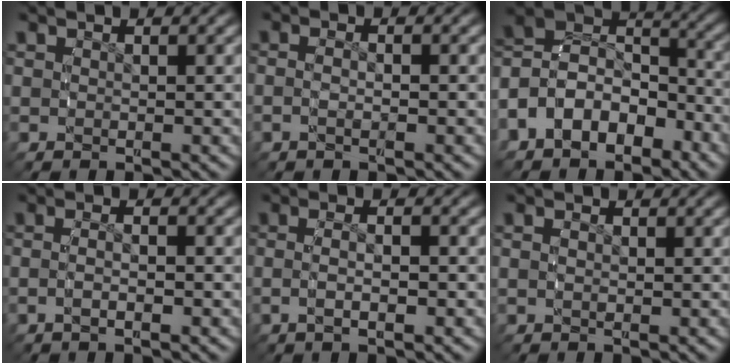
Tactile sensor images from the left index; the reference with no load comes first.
{"total": 2.0, "force": [-0.6, 0.8, 1.7], "torque": [-0.039, 0.002, -0.014]}
{"total": 10.2, "force": [-1.1, 8.3, 5.8], "torque": [-0.125, -0.007, -0.025]}
{"total": 2.5, "force": [-1.0, 0.8, 2.1], "torque": [-0.042, 0.004, -0.019]}
{"total": 3.0, "force": [-0.7, 1.0, 2.7], "torque": [-0.054, 0.007, -0.015]}
{"total": 1.5, "force": [0.0, 1.1, 1.0], "torque": [-0.021, -0.002, -0.002]}